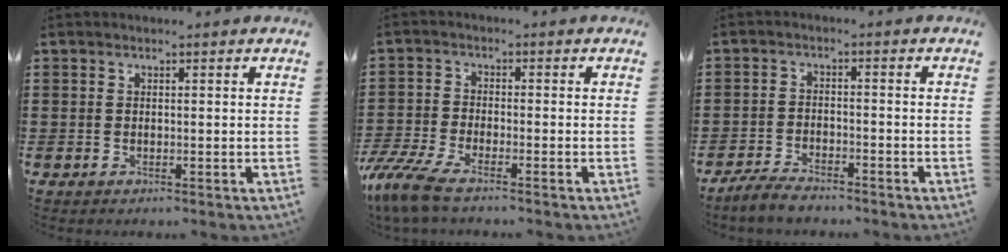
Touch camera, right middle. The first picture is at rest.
{"total": 5.8, "force": [-4.6, 1.0, 3.3], "torque": [-0.096, -0.020, -0.098]}
{"total": 3.4, "force": [-3.2, 0.8, 0.9], "torque": [-0.025, 0.004, -0.067]}